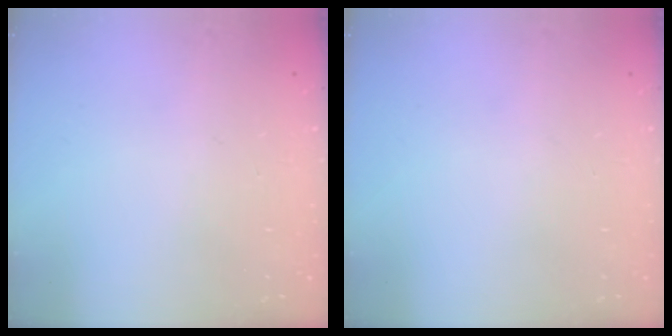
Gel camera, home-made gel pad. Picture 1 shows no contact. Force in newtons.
{"total": 0.0}